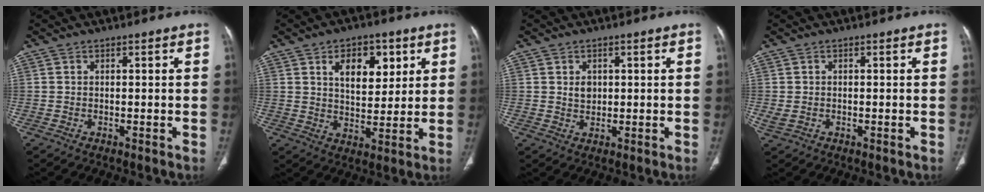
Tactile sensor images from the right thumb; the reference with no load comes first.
{"total": 10.8, "force": [4.5, 6.4, 7.5], "torque": [-0.077, -0.021, 0.073]}
{"total": 2.4, "force": [0.6, 1.9, 1.4], "torque": [-0.014, -0.004, 0.014]}
{"total": 1.8, "force": [-0.3, 1.2, 1.3], "torque": [-0.037, 0.008, 0.001]}